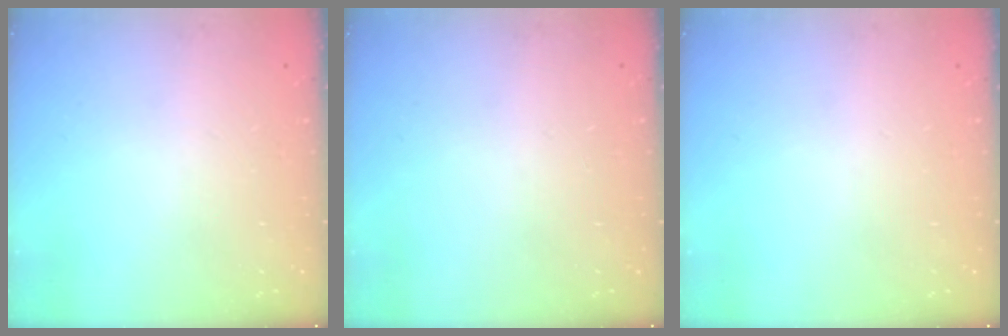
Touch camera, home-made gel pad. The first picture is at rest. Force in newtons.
{"total": 0.0}
{"total": 0.0}